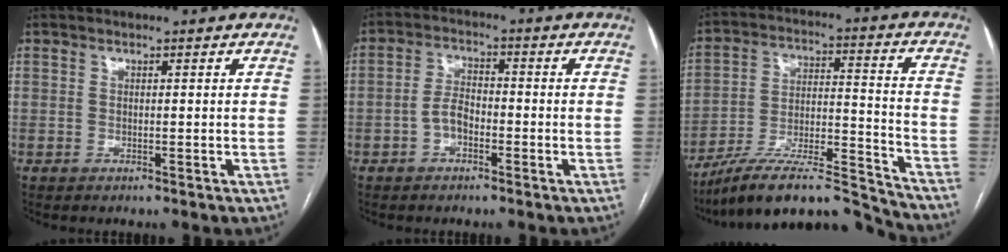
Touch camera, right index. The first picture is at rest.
{"total": 4.0, "force": [-1.7, 2.2, 2.9], "torque": [-0.057, 0.013, -0.033]}
{"total": 19.7, "force": [-18.2, 1.2, 7.6], "torque": [-0.130, 0.030, -0.311]}